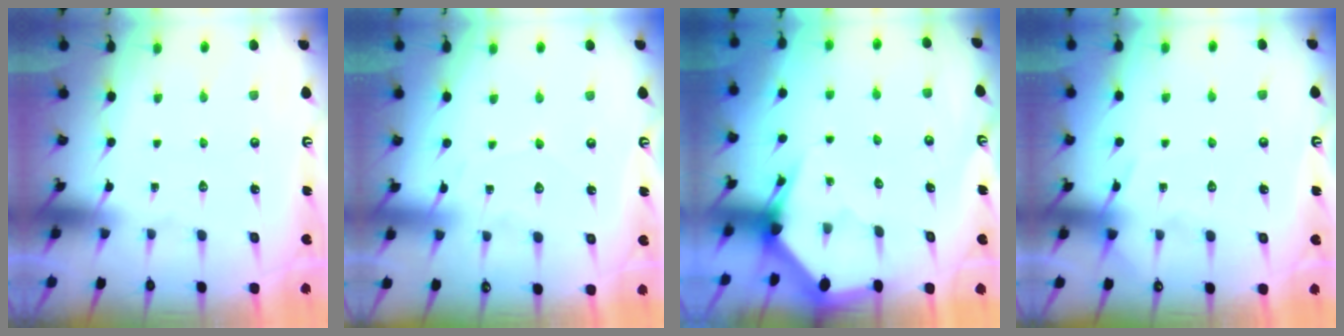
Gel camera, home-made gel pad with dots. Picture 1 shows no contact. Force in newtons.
{"total": 3.6, "press": 3.6, "slide": 0.5}
{"total": 2.8, "press": 2.8, "slide": 0.1}
{"total": 4.8, "press": 4.8, "slide": 0.5}